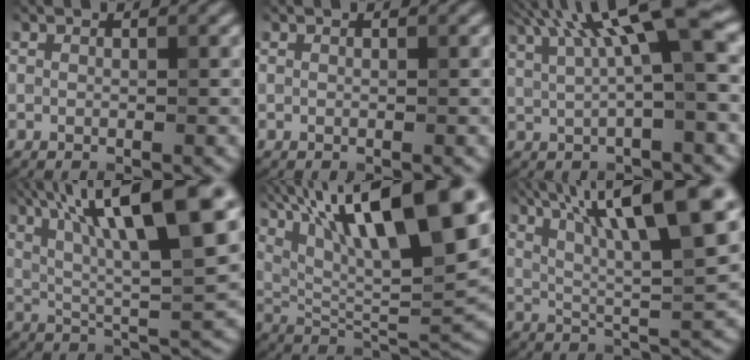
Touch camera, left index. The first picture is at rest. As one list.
[{"total": 0.0}, {"total": 8.3, "force": [3.3, 1.8, 7.4], "torque": [-0.124, 0.018, 0.056]}, {"total": 14.9, "force": [6.8, 3.6, 12.8], "torque": [-0.218, 0.021, 0.115]}, {"total": 18.9, "force": [9.7, 5.9, 15.1], "torque": [-0.253, 0.035, 0.165]}, {"total": 14.2, "force": [7.0, 3.3, 12.0], "torque": [-0.201, 0.019, 0.118]}]